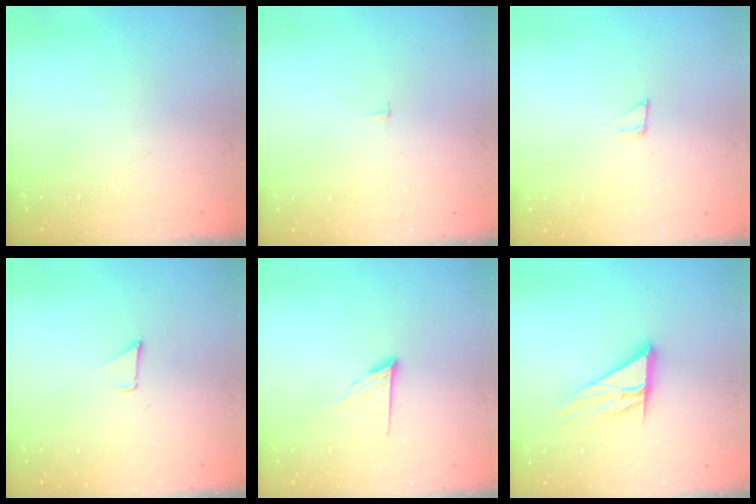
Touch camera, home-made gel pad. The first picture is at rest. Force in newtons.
{"total": 2.5, "press": 2.5, "slide": 0.2}
{"total": 2.6, "press": 2.6, "slide": 0.1}
{"total": 0.9, "press": 0.8, "slide": 0.1}
{"total": 7.4, "press": 7.4, "slide": 0.6}
{"total": 11.7, "press": 11.7, "slide": 0.9}